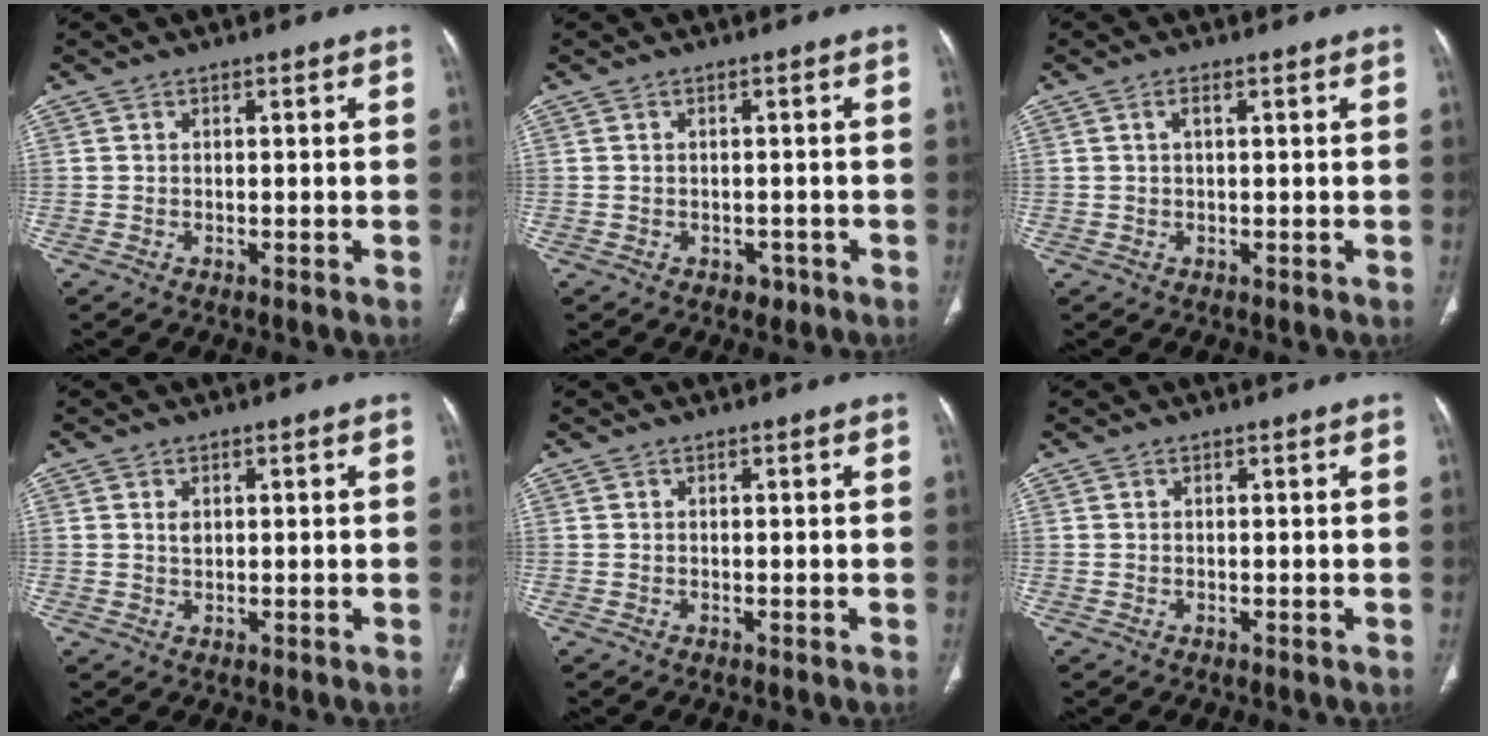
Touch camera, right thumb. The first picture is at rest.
{"total": 1.7, "force": [-0.9, 1.4, 0.7], "torque": [-0.001, 0.004, -0.008]}
{"total": 1.3, "force": [0.4, 0.4, 1.1], "torque": [-0.026, 0.005, 0.007]}
{"total": 1.4, "force": [0.5, 0.9, 0.9], "torque": [-0.011, -0.003, 0.013]}
{"total": 0.0}
{"total": 0.0}